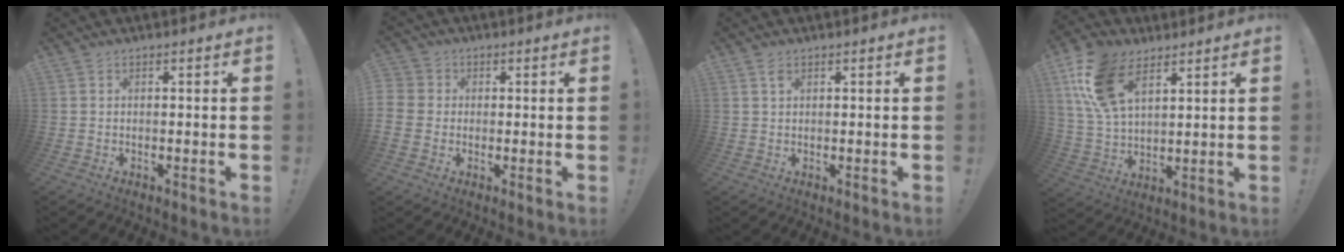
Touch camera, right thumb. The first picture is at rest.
{"total": 6.5, "force": [-1.2, 6.1, 2.0], "torque": [-0.040, 0.013, -0.022]}
{"total": 1.5, "force": [0.9, 0.8, 0.9], "torque": [-0.011, -0.002, 0.015]}
{"total": 16.3, "force": [8.4, 9.2, 10.6], "torque": [-0.210, -0.017, 0.157]}